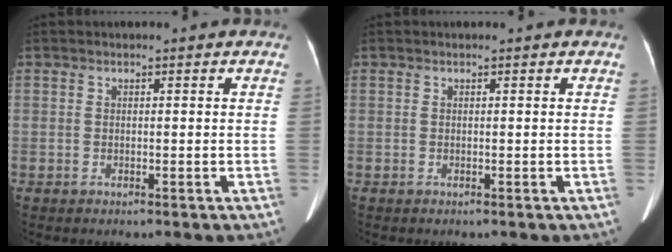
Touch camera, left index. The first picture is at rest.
{"total": 0.0}